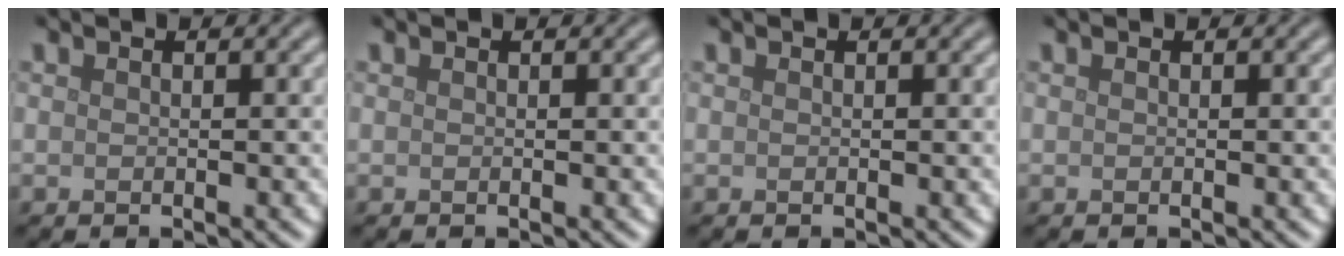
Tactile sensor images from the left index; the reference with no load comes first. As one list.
[{"total": 0.0}, {"total": 0.0}, {"total": 0.0}]